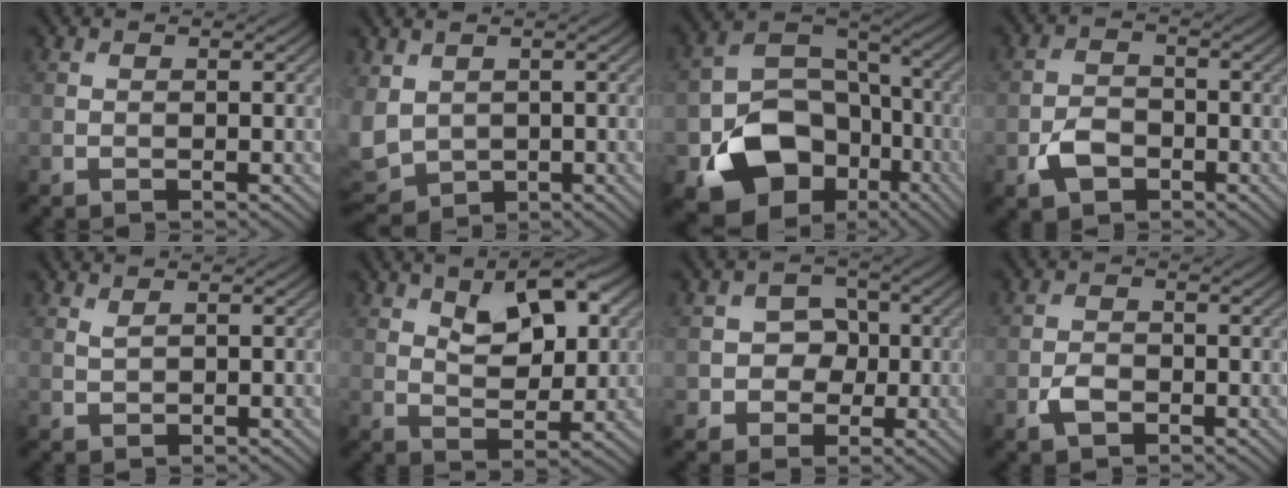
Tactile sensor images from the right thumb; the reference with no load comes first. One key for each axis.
{"total": 6.2, "fx": 0.7, "fy": 4.8, "fz": 3.8, "tx": -0.137, "ty": -0.015, "tz": 0.016}
{"total": 14.0, "fx": -6.3, "fy": 10.1, "fz": 7.3, "tx": -0.143, "ty": -0.038, "tz": -0.110}
{"total": 4.0, "fx": -2.1, "fy": 2.7, "fz": 2.2, "tx": -0.046, "ty": -0.002, "tz": -0.046}
{"total": 1.0, "fx": 0.6, "fy": 0.3, "fz": 0.7, "tx": -0.025, "ty": -0.001, "tz": 0.018}
{"total": 9.1, "fx": 4.1, "fy": 4.4, "fz": 6.9, "tx": -0.114, "ty": 0.003, "tz": 0.066}
{"total": 4.6, "fx": -0.7, "fy": 4.2, "fz": 1.7, "tx": -0.022, "ty": 0.001, "tz": -0.029}
{"total": 2.5, "fx": -1.3, "fy": 1.5, "fz": 1.5, "tx": -0.034, "ty": -0.001, "tz": -0.028}